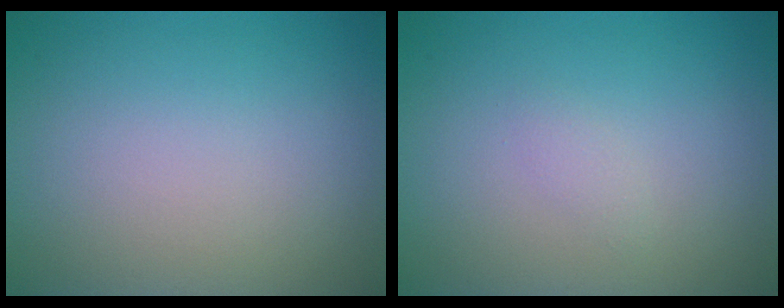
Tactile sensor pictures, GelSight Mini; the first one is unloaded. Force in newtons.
{"total": 0.6, "press": 0.6, "slide": 0.1}